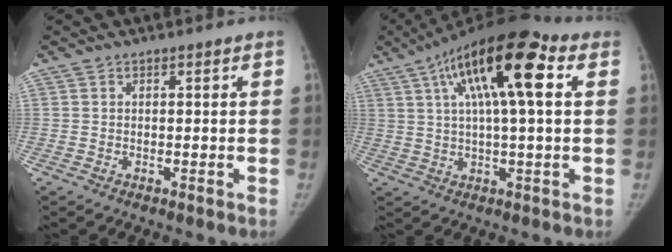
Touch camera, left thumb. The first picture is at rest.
{"total": 18.7, "force": [6.1, 5.9, 16.7], "torque": [-0.277, 0.021, 0.091]}